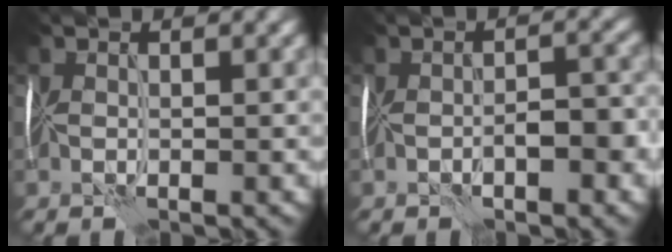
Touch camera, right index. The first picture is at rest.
{"total": 2.8, "force": [-1.2, 1.2, 2.2], "torque": [-0.029, 0.006, -0.013]}